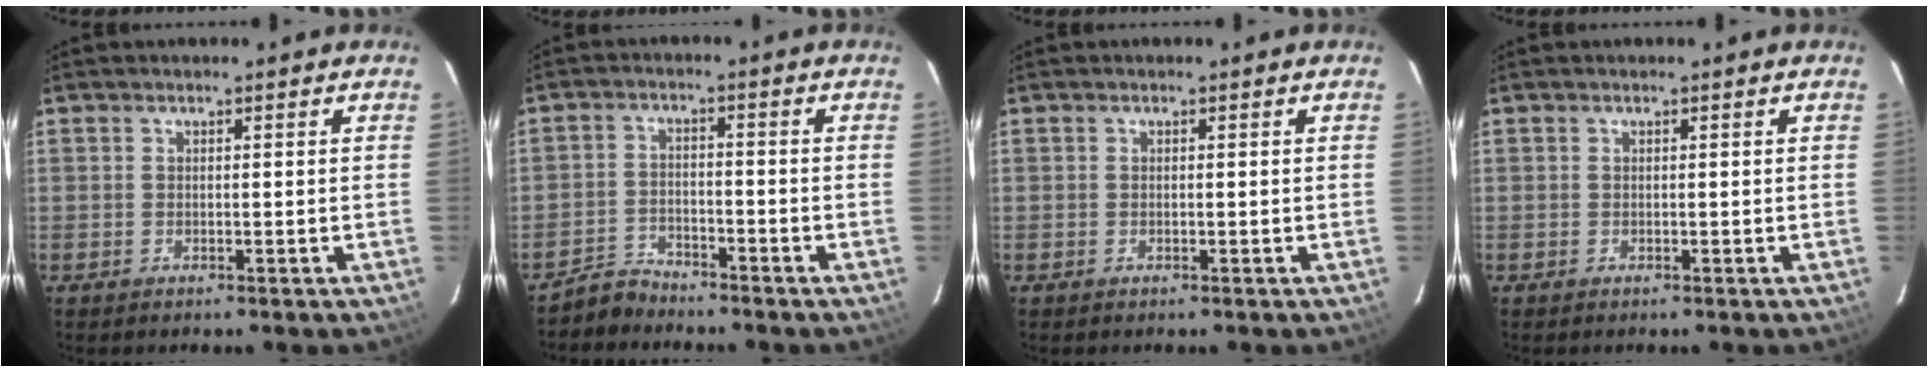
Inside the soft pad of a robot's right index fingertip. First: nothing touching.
{"total": 4.3, "force": [-4.2, 1.3, -0.2], "torque": [-0.004, 0.014, -0.077]}
{"total": 0.0}
{"total": 0.0}